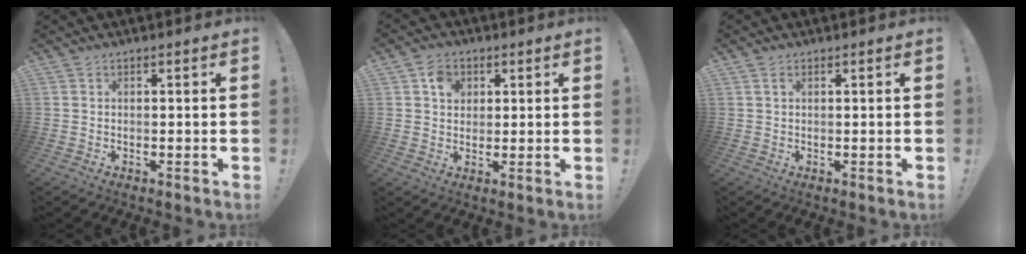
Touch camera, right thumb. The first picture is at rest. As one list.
[{"total": 5.8, "force": [2.2, 4.8, 2.3], "torque": [-0.035, 0.000, 0.039]}, {"total": 1.3, "force": [0.7, 0.7, 0.9], "torque": [-0.014, 0.000, 0.012]}]